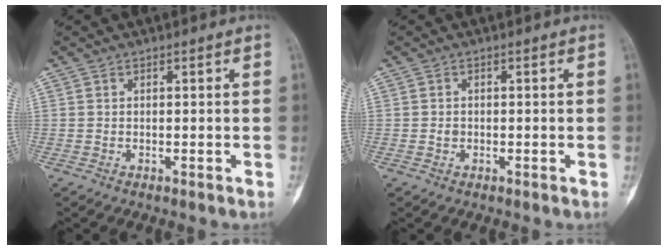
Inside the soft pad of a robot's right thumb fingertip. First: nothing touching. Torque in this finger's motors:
{"motor_torque": [-0.14, -0.18, 0.40, 0.11, 0.02]}